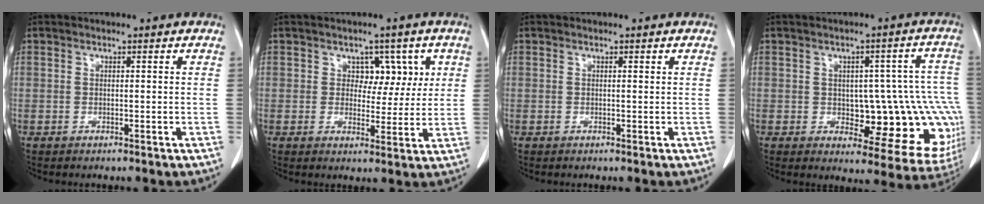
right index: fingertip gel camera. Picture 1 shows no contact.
{"total": 5.1, "force": [1.8, 3.9, 2.8], "torque": [-0.018, 0.011, 0.025]}
{"total": 0.0}
{"total": 16.2, "force": [-2.7, 6.9, 14.4], "torque": [-0.107, 0.033, -0.010]}